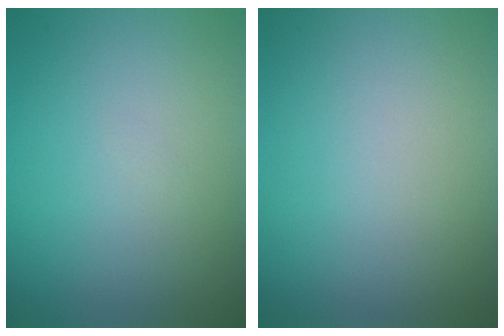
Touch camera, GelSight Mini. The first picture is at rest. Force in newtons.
{"total": 0.0}